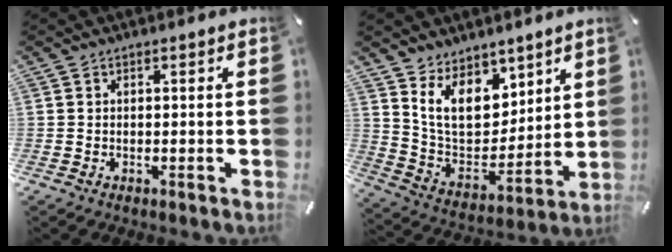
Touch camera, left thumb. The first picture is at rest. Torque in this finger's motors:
{"motor_torque": [0.87, 0.03, 1.38, -1.39, 0.22]}